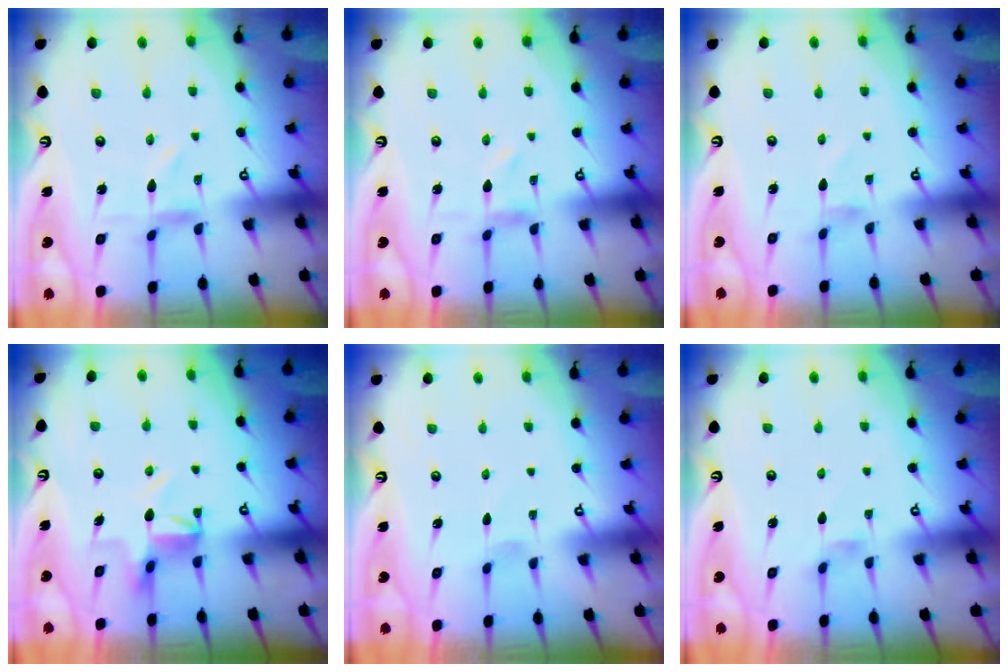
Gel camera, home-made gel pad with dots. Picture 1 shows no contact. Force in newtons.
{"total": 0.0}
{"total": 0.0}
{"total": 6.3, "press": 6.3, "slide": 0.5}
{"total": 0.0}
{"total": 1.4, "press": 1.3, "slide": 0.3}